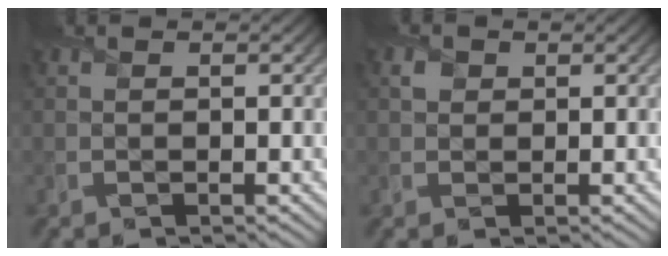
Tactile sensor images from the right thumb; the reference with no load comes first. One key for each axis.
{"total": 1.3, "fx": 0.5, "fy": 1.1, "fz": 0.3, "tx": -0.004, "ty": 0.001, "tz": 0.007}